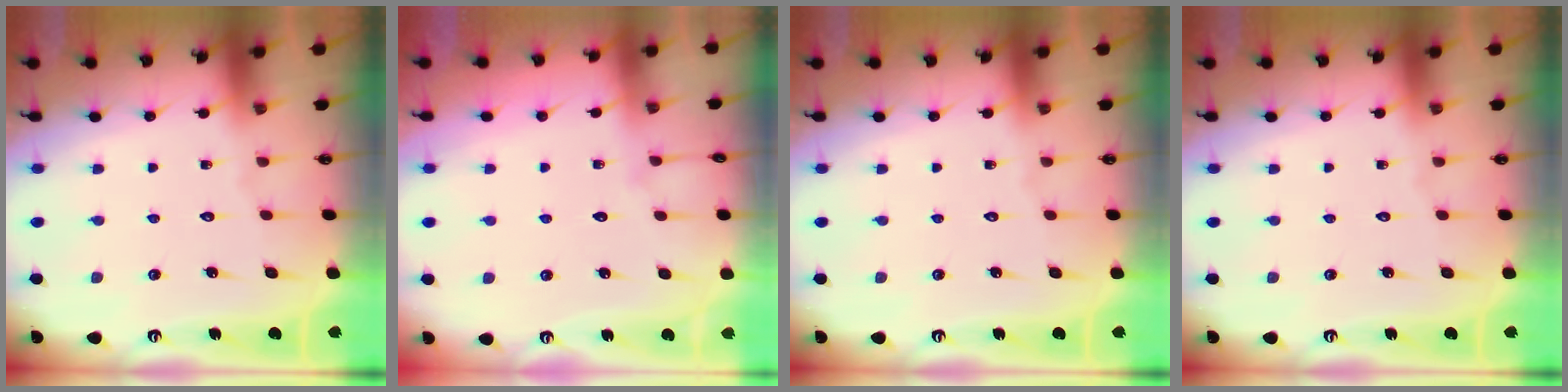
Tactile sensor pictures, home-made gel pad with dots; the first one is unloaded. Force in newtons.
{"total": 2.9, "press": 2.9, "slide": 0.4}
{"total": 0.0}
{"total": 0.0}